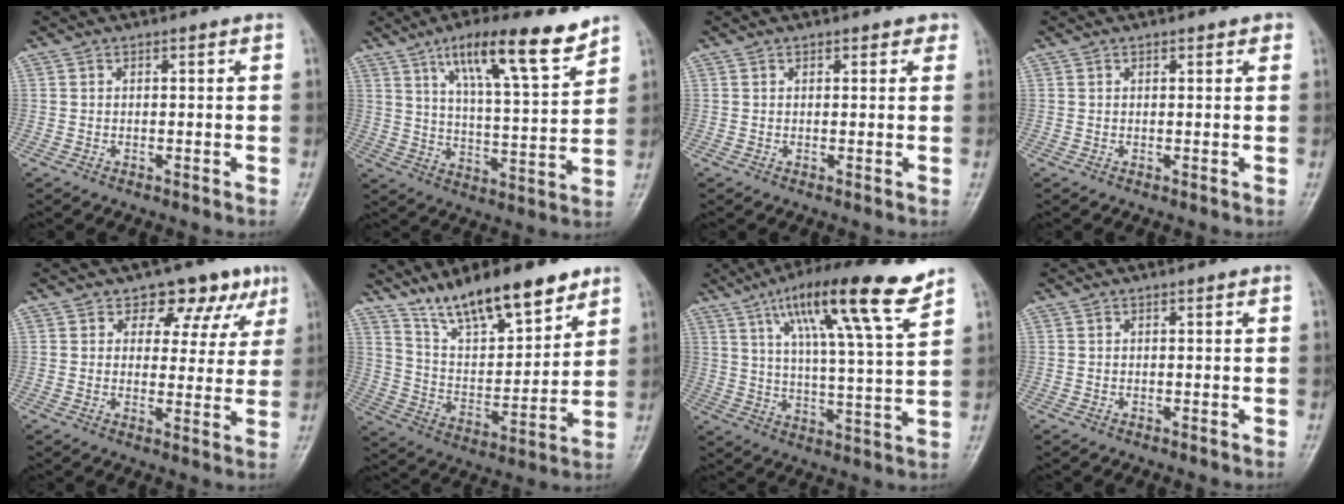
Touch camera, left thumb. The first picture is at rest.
{"total": 15.3, "force": [10.1, 3.3, 11.1], "torque": [-0.163, -0.049, 0.170]}
{"total": 1.7, "force": [1.1, 1.0, 0.8], "torque": [0.007, -0.003, 0.008]}
{"total": 1.3, "force": [0.8, 0.6, 0.8], "torque": [-0.003, -0.002, 0.007]}
{"total": 9.3, "force": [5.4, 6.3, 4.2], "torque": [-0.001, -0.018, 0.059]}
{"total": 17.1, "force": [12.6, 5.6, 10.2], "torque": [-0.133, -0.067, 0.224]}
{"total": 17.6, "force": [10.8, 2.0, 13.7], "torque": [-0.214, -0.040, 0.175]}
{"total": 0.0}